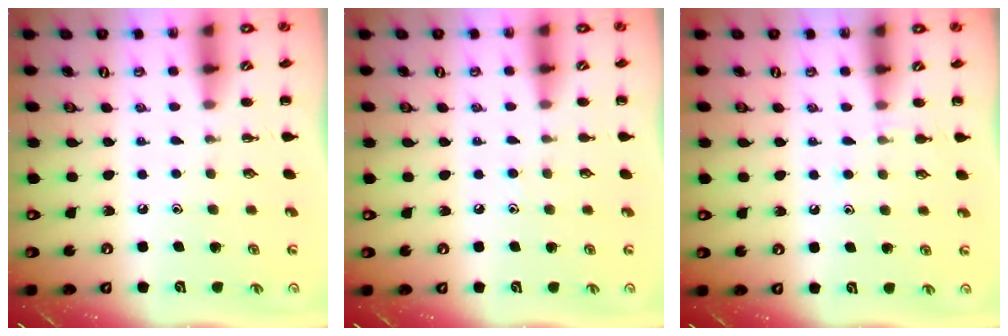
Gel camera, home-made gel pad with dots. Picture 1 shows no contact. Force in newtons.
{"total": 4.1, "press": 3.7, "slide": 1.7}
{"total": 4.3, "press": 3.9, "slide": 1.6}